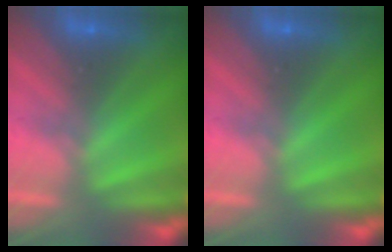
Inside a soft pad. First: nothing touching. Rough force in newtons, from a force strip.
{"total": 0.0}